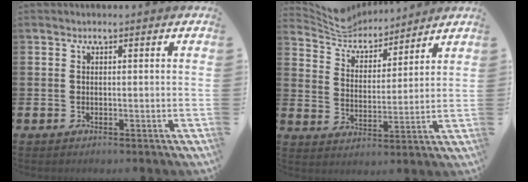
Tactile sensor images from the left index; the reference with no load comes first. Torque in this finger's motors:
{"motor_torque": [-0.44, -0.81, -0.03, 0.01]}